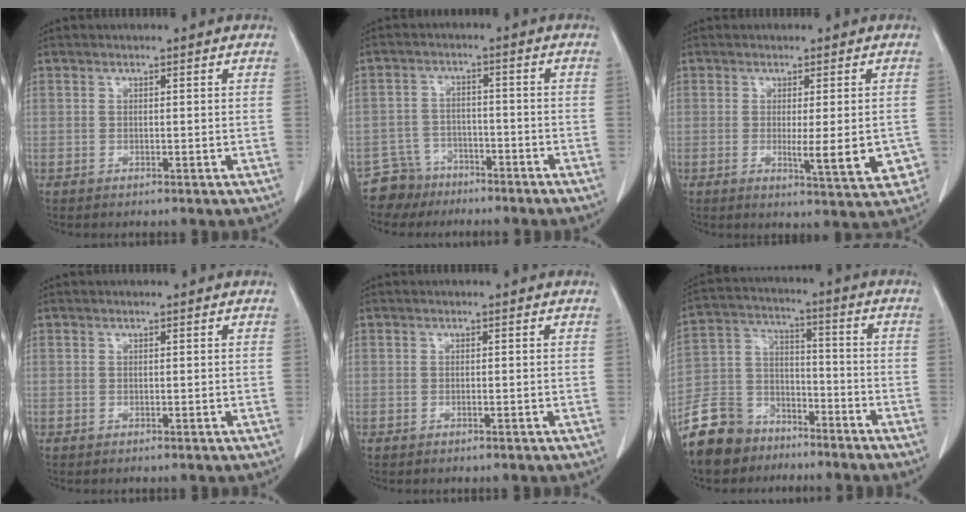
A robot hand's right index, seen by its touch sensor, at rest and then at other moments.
{"total": 5.5, "force": [-4.4, 3.3, -0.7], "torque": [0.016, 0.005, -0.080]}
{"total": 7.2, "force": [-1.7, 1.4, 6.9], "torque": [-0.078, -0.012, -0.021]}
{"total": 0.0}
{"total": 0.0}
{"total": 12.1, "force": [-9.4, 7.0, 3.1], "torque": [-0.082, 0.024, -0.171]}